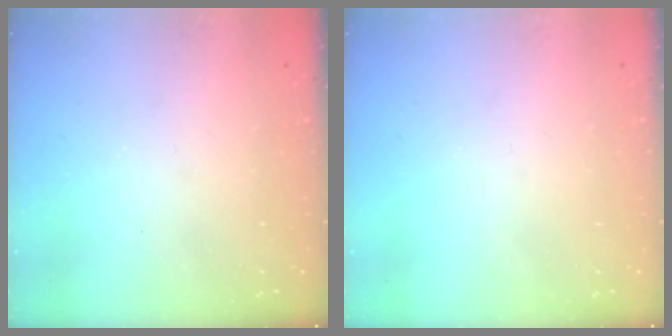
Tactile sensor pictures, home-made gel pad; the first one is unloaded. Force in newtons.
{"total": 0.0}